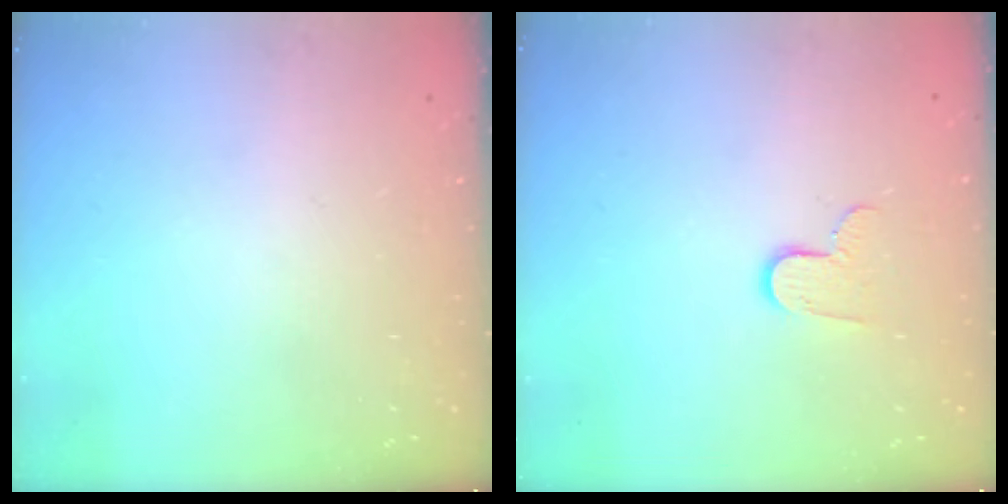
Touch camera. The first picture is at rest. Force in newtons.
{"total": 6.4, "press": 6.4, "slide": 0.5}